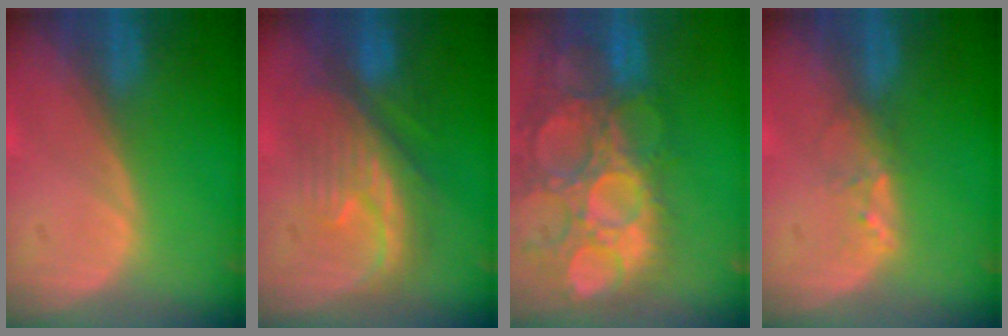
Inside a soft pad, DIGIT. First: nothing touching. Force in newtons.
{"total": 8.0, "press": 7.9, "slide": 1.2}
{"total": 15.2, "press": 12.6, "slide": 8.5}
{"total": 2.0, "press": 1.9, "slide": 0.4}